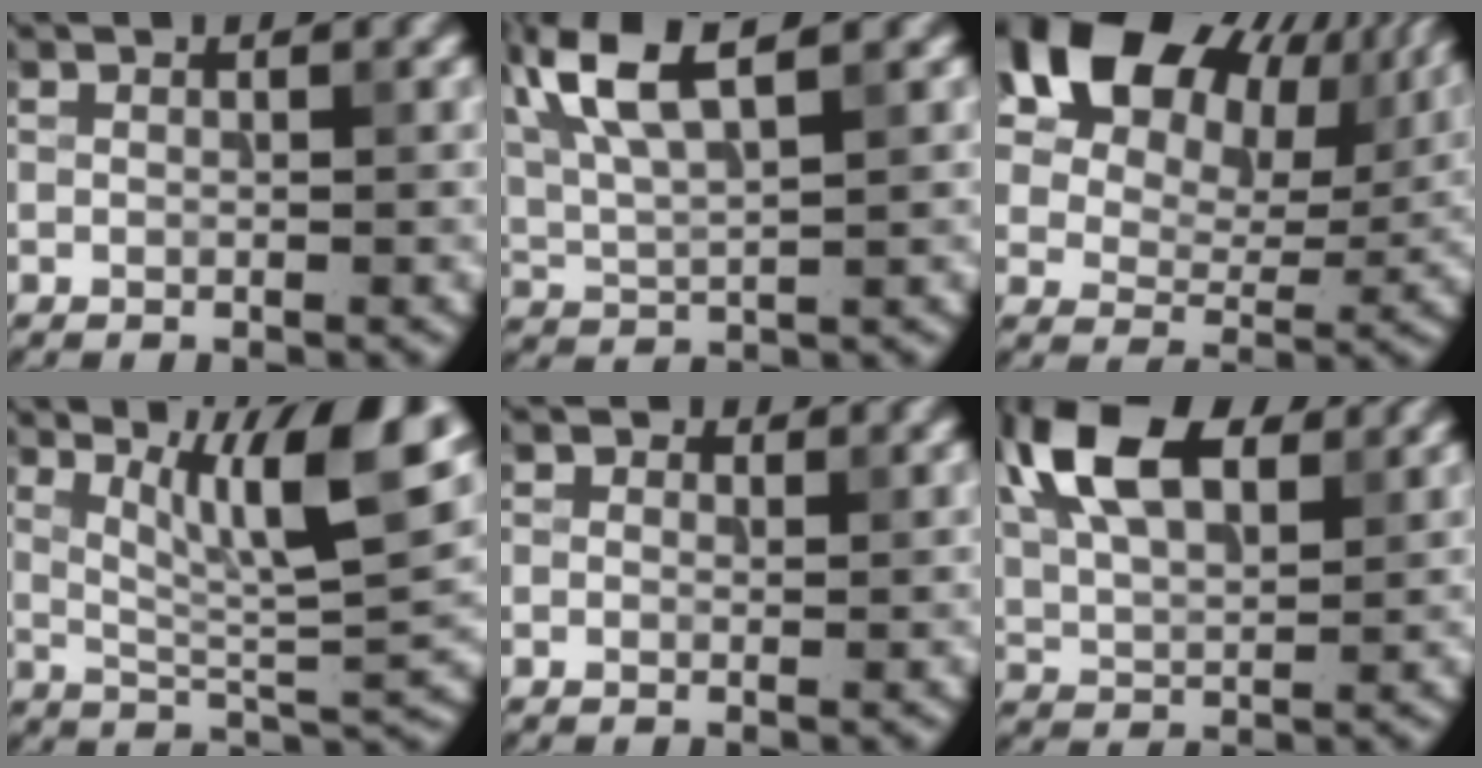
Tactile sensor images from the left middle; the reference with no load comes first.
{"total": 8.0, "force": [3.9, 2.4, 6.5], "torque": [-0.142, 0.020, 0.077]}
{"total": 17.3, "force": [9.2, 11.2, 9.5], "torque": [-0.197, 0.063, 0.168]}
{"total": 10.1, "force": [4.8, 2.4, 8.5], "torque": [-0.132, 0.003, 0.085]}
{"total": 0.8, "force": [0.4, 0.7, 0.3], "torque": [-0.004, -0.005, -0.001]}
{"total": 10.5, "force": [4.7, 5.2, 7.7], "torque": [-0.159, 0.026, 0.074]}